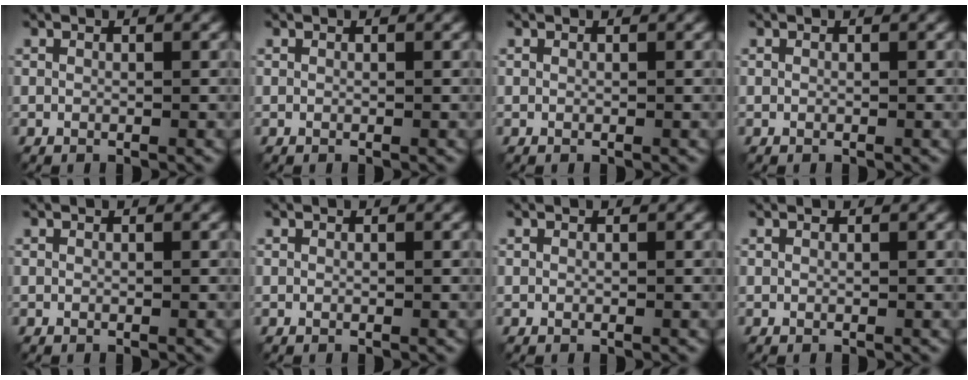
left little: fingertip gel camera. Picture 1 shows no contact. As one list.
[{"total": 0.0}, {"total": 0.0}, {"total": 0.0}, {"total": 0.0}, {"total": 0.0}, {"total": 0.0}, {"total": 0.6, "force": [0.6, 0.1, 0.1], "torque": [-0.004, -0.002, 0.007]}]